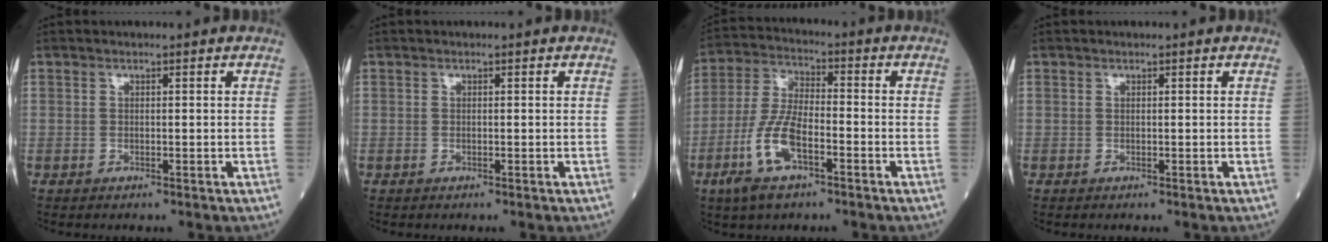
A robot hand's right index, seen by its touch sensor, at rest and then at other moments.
{"total": 0.0}
{"total": 9.6, "force": [-4.4, 3.0, 8.0], "torque": [-0.182, -0.006, -0.087]}
{"total": 0.0}